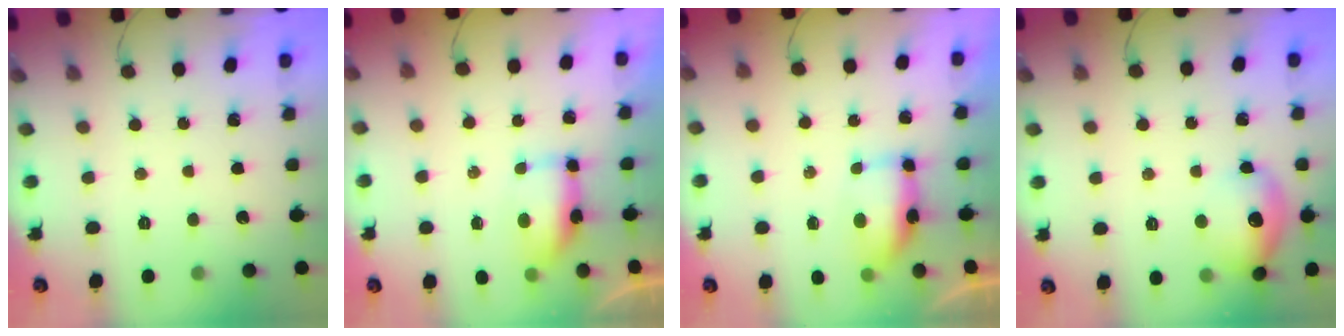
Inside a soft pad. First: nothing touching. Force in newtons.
{"total": 7.1, "press": 7.0, "slide": 1.4}
{"total": 7.3, "press": 7.3, "slide": 0.8}
{"total": 13.6, "press": 13.6, "slide": 1.2}